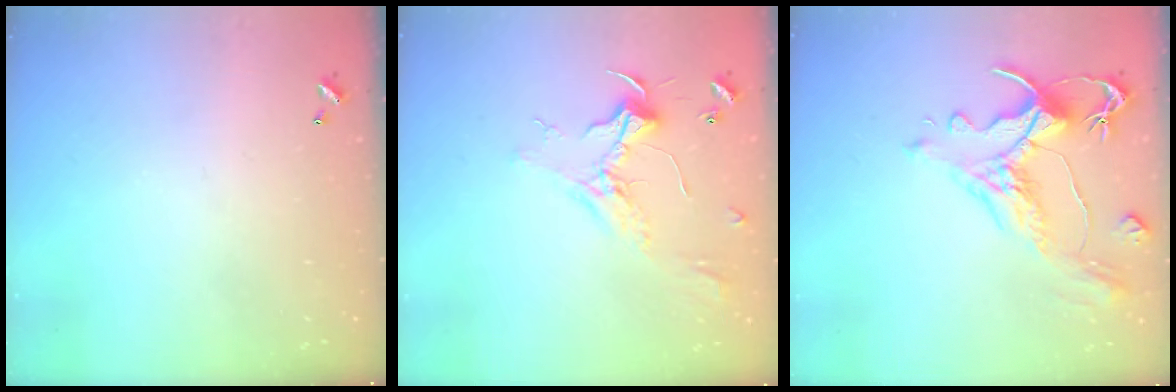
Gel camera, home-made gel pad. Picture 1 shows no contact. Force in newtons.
{"total": 2.3, "press": 2.2, "slide": 0.6}
{"total": 1.5, "press": 0.3, "slide": 1.5}